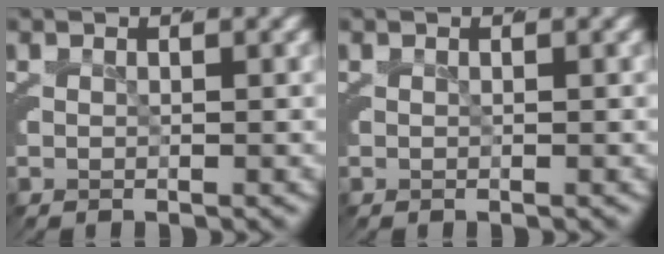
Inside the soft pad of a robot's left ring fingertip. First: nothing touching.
{"total": 0.0}